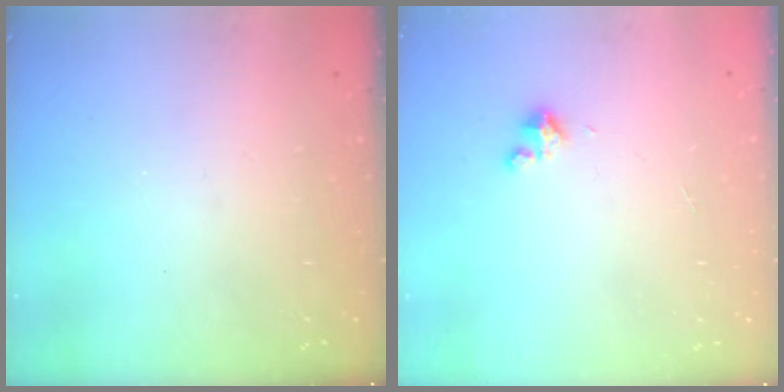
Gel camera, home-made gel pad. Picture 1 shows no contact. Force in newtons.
{"total": 2.7, "press": 2.6, "slide": 0.4}